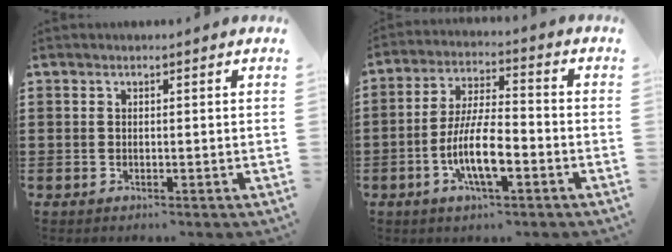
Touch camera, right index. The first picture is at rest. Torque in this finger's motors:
{"motor_torque": [1.95, 0.19, 1.05, 0.21]}